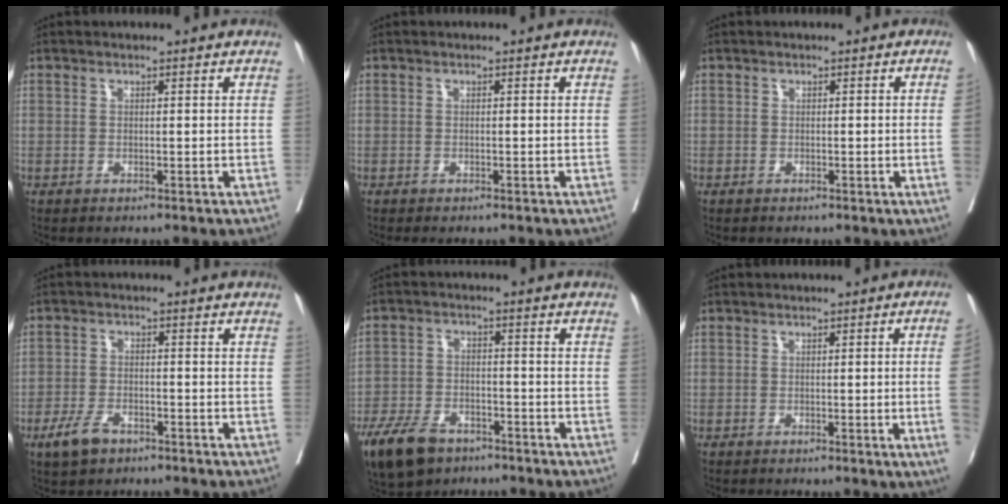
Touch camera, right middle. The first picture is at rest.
{"total": 1.2, "force": [-1.0, 0.4, 0.6], "torque": [-0.005, -0.004, -0.019]}
{"total": 1.9, "force": [-0.2, -0.8, 1.8], "torque": [-0.027, -0.003, 0.001]}
{"total": 4.4, "force": [-2.9, 2.1, 2.6], "torque": [-0.057, -0.001, -0.048]}
{"total": 10.4, "force": [-7.2, 5.3, 5.2], "torque": [-0.107, -0.010, -0.127]}
{"total": 7.0, "force": [-0.9, -1.9, 6.7], "torque": [-0.083, -0.013, -0.008]}